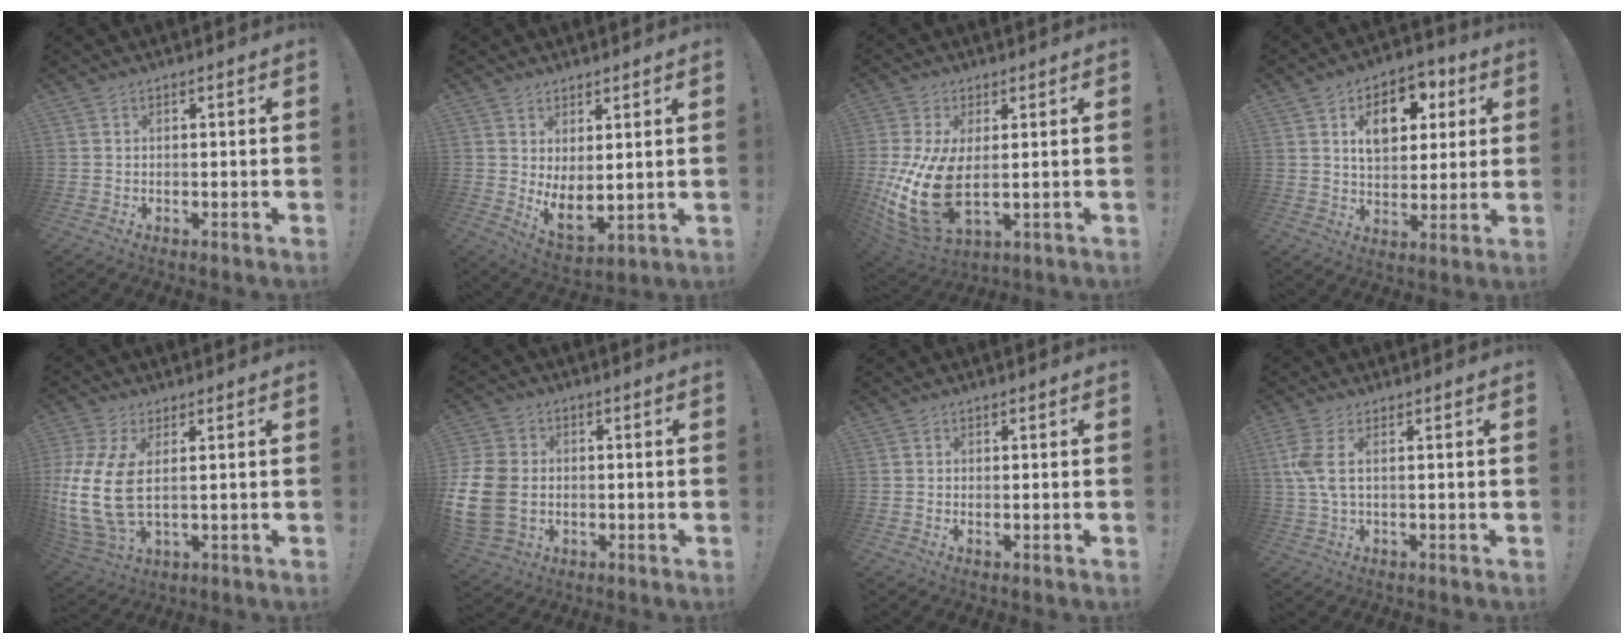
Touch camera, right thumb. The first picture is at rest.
{"total": 5.9, "force": [3.5, 2.3, 4.1], "torque": [-0.059, -0.043, 0.073]}
{"total": 17.9, "force": [-0.3, 9.6, 15.1], "torque": [-0.288, -0.014, 0.012]}
{"total": 12.7, "force": [4.7, 8.9, 7.8], "torque": [-0.106, -0.011, 0.086]}
{"total": 15.6, "force": [2.3, 8.5, 12.8], "torque": [-0.268, -0.019, 0.048]}
{"total": 14.1, "force": [-1.4, 11.0, 8.8], "torque": [-0.188, 0.013, -0.023]}
{"total": 0.0}
{"total": 5.9, "force": [1.1, 2.1, 5.4], "torque": [-0.115, -0.013, 0.016]}